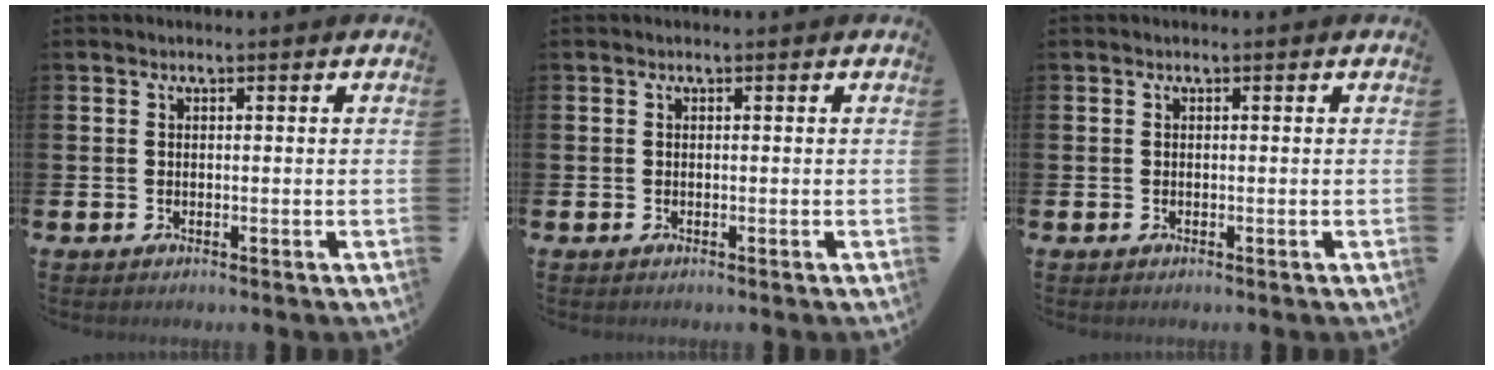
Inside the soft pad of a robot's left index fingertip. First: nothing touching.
{"total": 0.0}
{"total": 0.0}